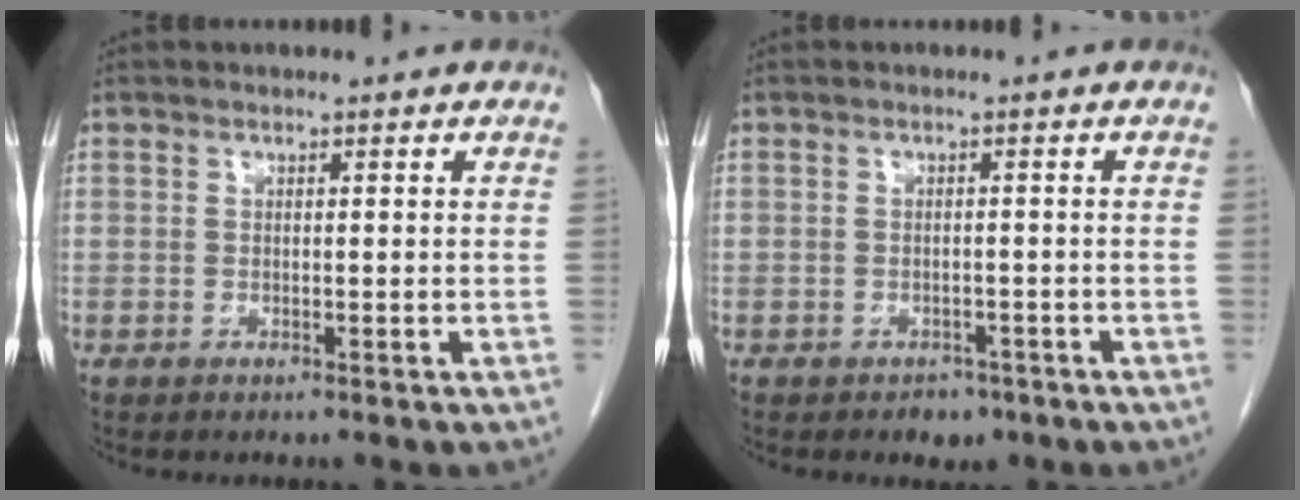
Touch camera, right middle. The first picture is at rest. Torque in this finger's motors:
{"motor_torque": [0.00, 0.00, 0.00, 0.01]}